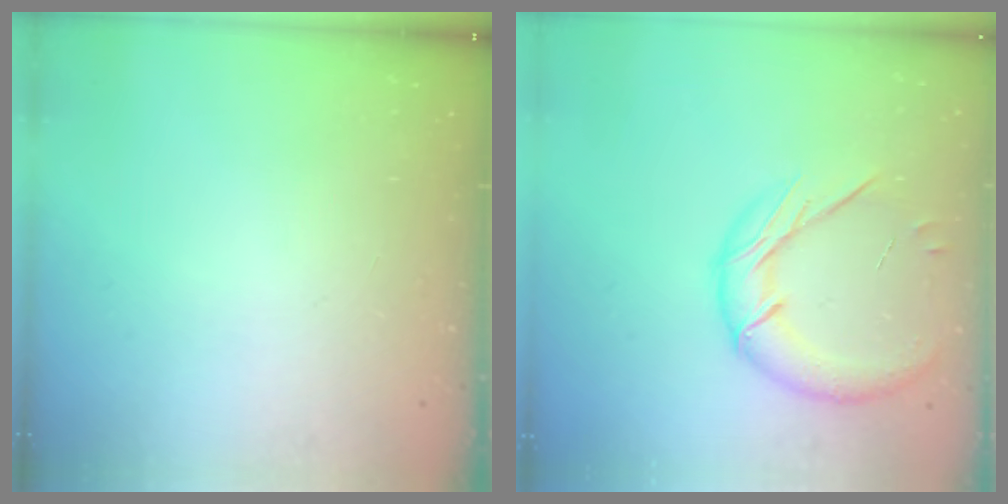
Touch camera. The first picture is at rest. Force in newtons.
{"total": 15.9, "press": 15.7, "slide": 2.1}